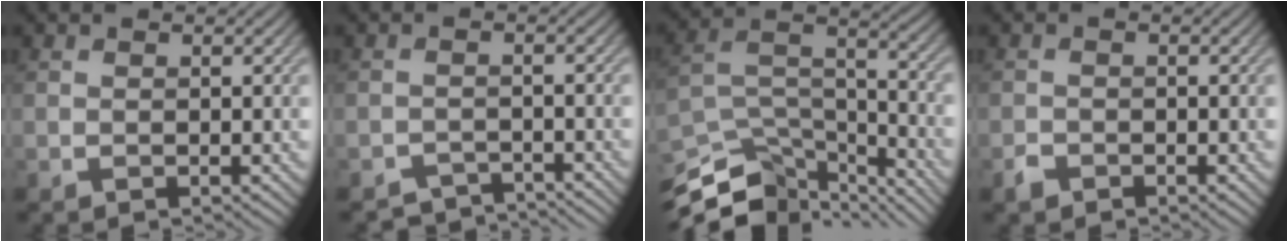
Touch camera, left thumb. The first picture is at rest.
{"total": 3.4, "force": [-3.4, 0.4, 0.2], "torque": [-0.003, -0.002, -0.053]}
{"total": 12.5, "force": [-10.2, 4.5, 5.6], "torque": [-0.140, -0.008, -0.162]}
{"total": 1.1, "force": [-0.9, 0.5, 0.2], "torque": [-0.004, 0.001, -0.023]}